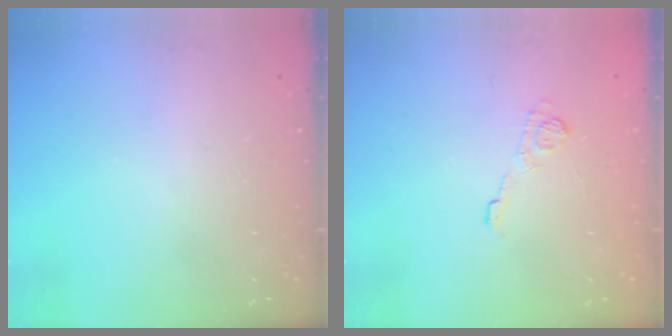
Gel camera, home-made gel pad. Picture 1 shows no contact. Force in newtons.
{"total": 9.1, "press": 9.0, "slide": 1.4}